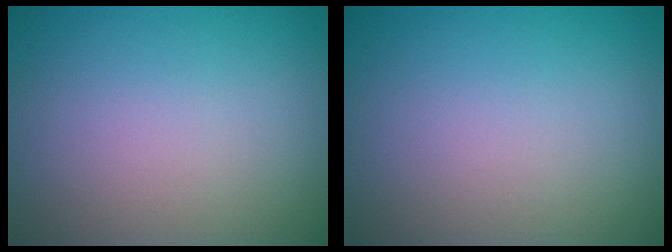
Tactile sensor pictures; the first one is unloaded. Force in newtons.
{"total": 0.0}